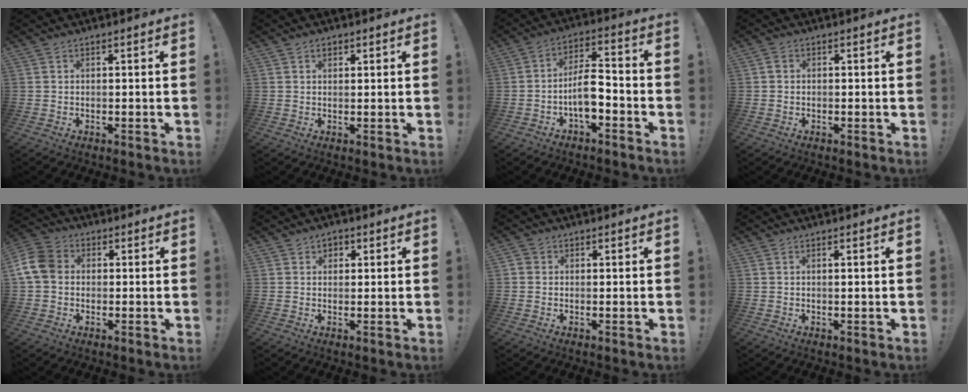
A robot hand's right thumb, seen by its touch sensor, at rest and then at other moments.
{"total": 1.3, "force": [0.9, 0.9, 0.6], "torque": [0.003, -0.003, 0.012]}
{"total": 9.6, "force": [-3.4, 4.4, 7.8], "torque": [-0.137, 0.015, -0.064]}
{"total": 1.3, "force": [-0.2, 1.2, 0.6], "torque": [-0.003, 0.002, -0.005]}
{"total": 10.2, "force": [0.9, 7.9, 6.3], "torque": [-0.141, 0.015, 0.023]}
{"total": 2.1, "force": [0.7, 1.8, 0.6], "torque": [-0.002, -0.002, 0.009]}
{"total": 1.6, "force": [0.3, 1.5, 0.6], "torque": [-0.004, 0.001, 0.004]}
{"total": 0.9, "force": [0.5, -0.2, 0.7], "torque": [-0.008, -0.003, 0.006]}